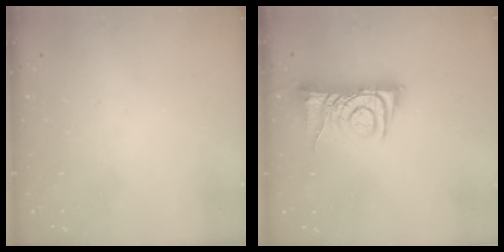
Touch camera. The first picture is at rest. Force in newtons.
{"total": 8.2, "press": 8.2, "slide": 0.7}